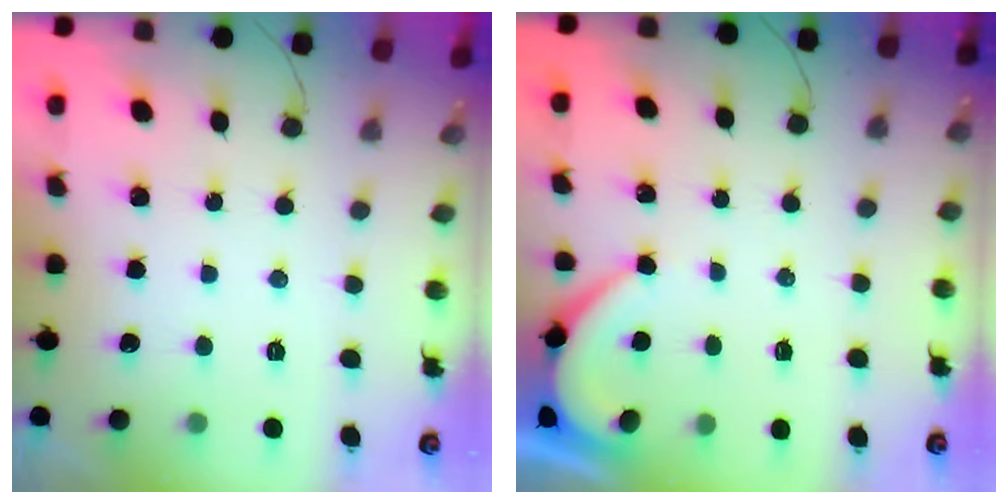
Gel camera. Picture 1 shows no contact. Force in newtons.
{"total": 3.1, "press": 3.1, "slide": 0.4}